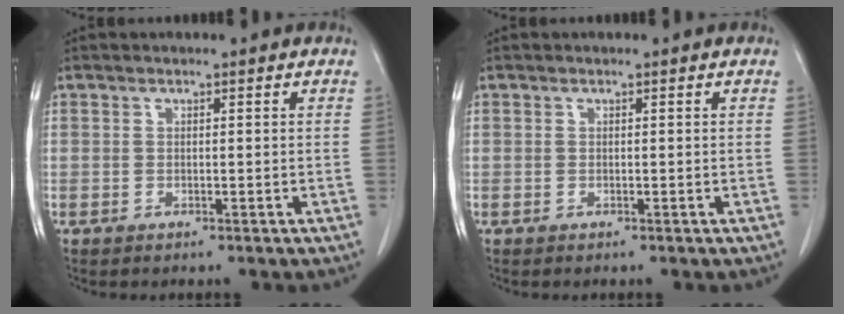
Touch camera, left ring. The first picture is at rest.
{"total": 0.0}